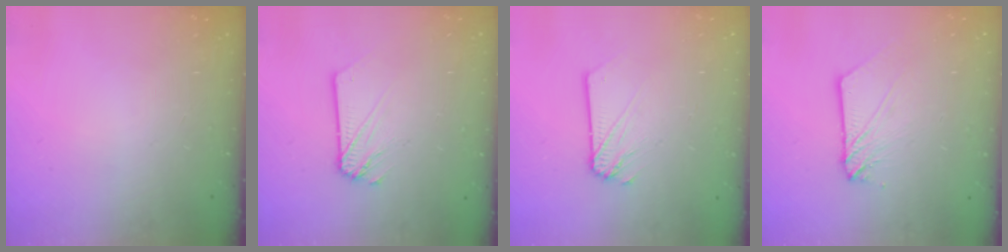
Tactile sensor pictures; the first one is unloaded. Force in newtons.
{"total": 2.5, "press": 2.5, "slide": 0.1}
{"total": 2.1, "press": 2.1, "slide": 0.3}
{"total": 3.6, "press": 3.6, "slide": 0.3}